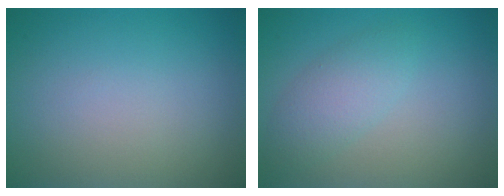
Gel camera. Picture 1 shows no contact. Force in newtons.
{"total": 2.7, "press": 2.7, "slide": 0.1}